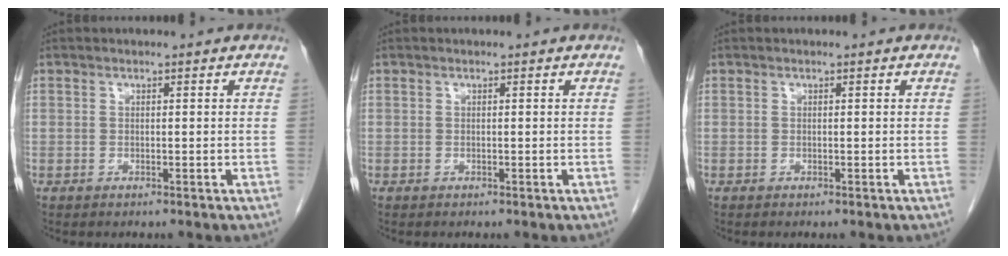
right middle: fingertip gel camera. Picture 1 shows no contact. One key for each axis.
{"total": 0.0}
{"total": 0.0}